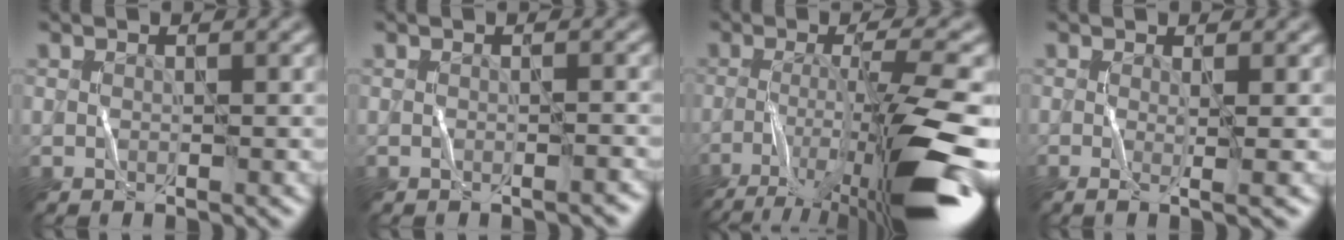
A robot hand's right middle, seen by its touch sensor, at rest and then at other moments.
{"total": 0.8, "force": [-0.6, 0.1, 0.4], "torque": [-0.007, 0.002, -0.008]}
{"total": 12.1, "force": [-5.9, 2.1, 10.4], "torque": [-0.169, -0.001, -0.102]}
{"total": 2.1, "force": [-0.1, 0.4, 2.1], "torque": [-0.037, -0.007, -0.006]}